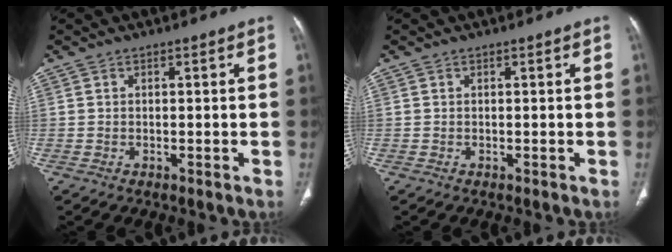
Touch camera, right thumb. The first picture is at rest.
{"total": 0.0}